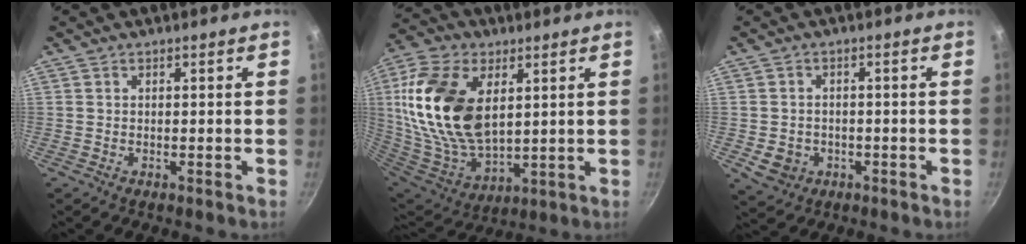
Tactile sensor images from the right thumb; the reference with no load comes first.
{"total": 23.1, "force": [5.8, 13.6, 17.7], "torque": [-0.340, -0.027, 0.117]}
{"total": 5.1, "force": [-1.4, 4.3, 2.4], "torque": [-0.033, 0.013, -0.010]}